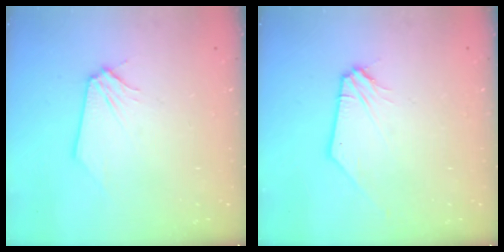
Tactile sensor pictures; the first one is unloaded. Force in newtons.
{"total": 1.1, "press": 1.1, "slide": 0.1}